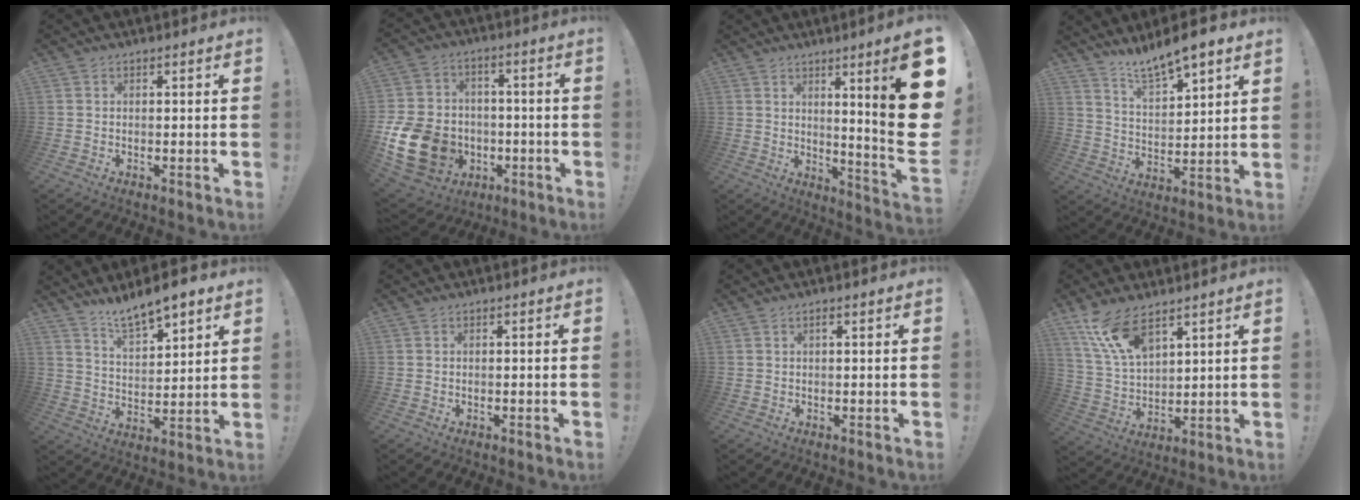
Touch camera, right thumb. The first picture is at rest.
{"total": 18.8, "force": [-4.6, 15.1, 10.3], "torque": [-0.200, 0.030, -0.057]}
{"total": 18.1, "force": [5.1, 1.2, 17.3], "torque": [-0.236, -0.056, 0.069]}
{"total": 9.6, "force": [8.6, 1.8, 3.8], "torque": [-0.070, -0.065, 0.154]}
{"total": 9.4, "force": [8.2, 2.6, 3.7], "torque": [-0.065, -0.061, 0.150]}
{"total": 0.0}
{"total": 0.7, "force": [0.2, -0.1, 0.6], "torque": [-0.012, 0.001, 0.002]}
{"total": 12.7, "force": [9.0, 5.3, 7.3], "torque": [-0.157, -0.037, 0.173]}